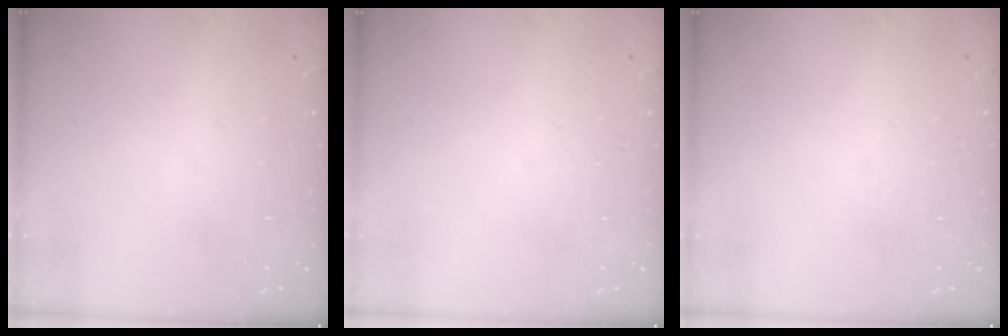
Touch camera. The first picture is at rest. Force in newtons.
{"total": 0.0}
{"total": 0.0}